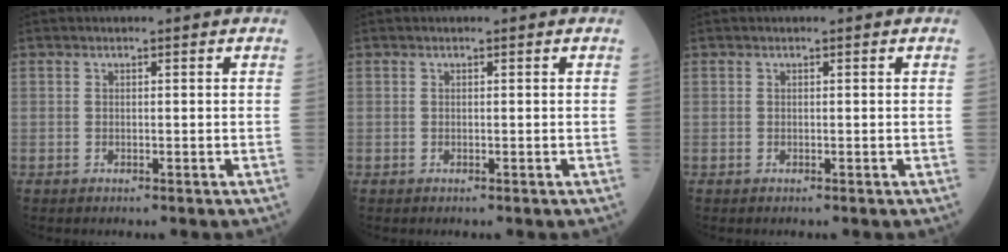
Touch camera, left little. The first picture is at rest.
{"total": 0.0}
{"total": 0.0}